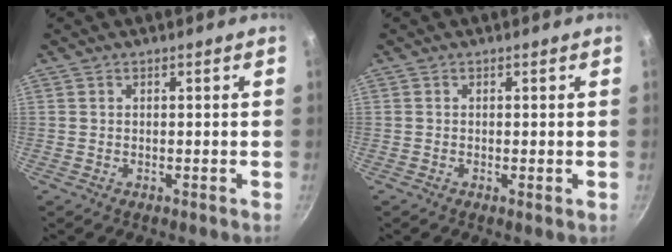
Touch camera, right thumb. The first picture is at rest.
{"total": 0.9, "force": [-0.2, 0.2, 0.9], "torque": [-0.021, -0.005, -0.005]}